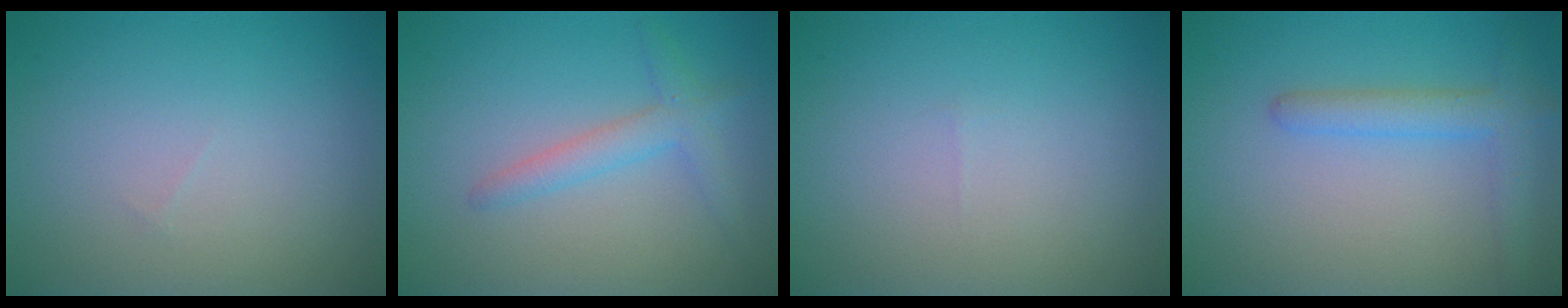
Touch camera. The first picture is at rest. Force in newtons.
{"total": 2.4, "press": 2.4, "slide": 0.1}
{"total": 0.0}
{"total": 3.0, "press": 3.0, "slide": 0.2}